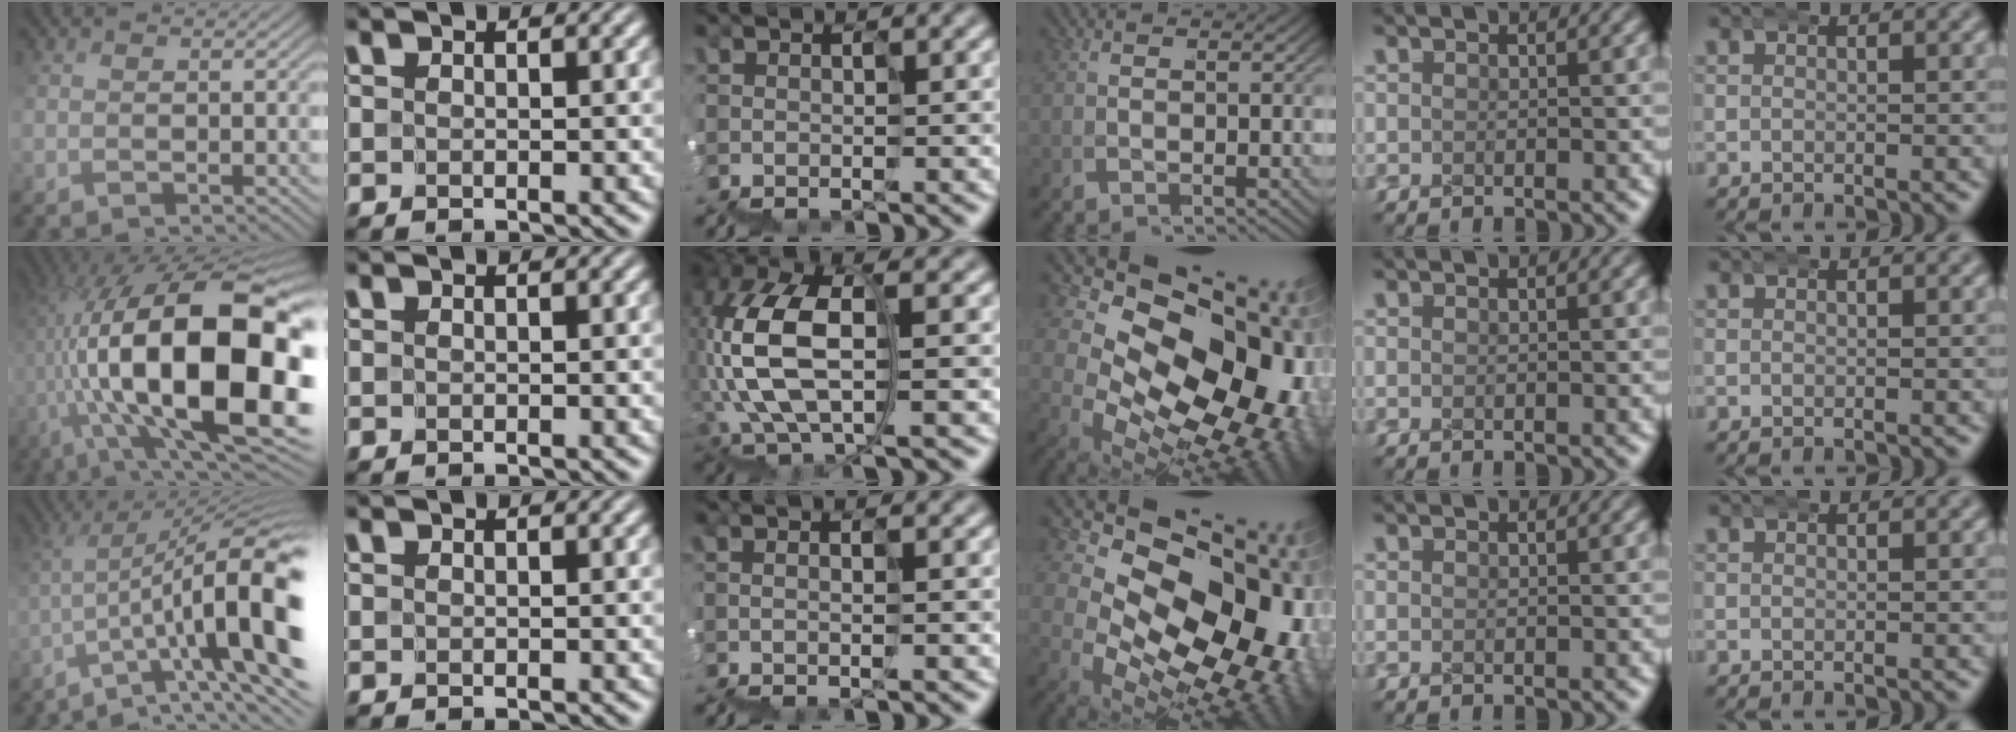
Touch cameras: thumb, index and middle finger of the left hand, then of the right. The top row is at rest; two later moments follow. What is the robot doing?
{"motion": "wrap", "object": "duck tape"}